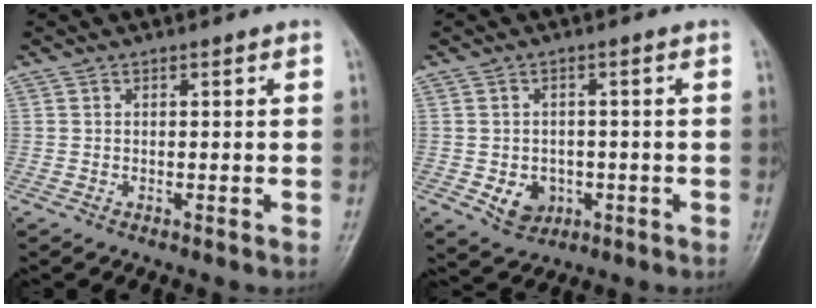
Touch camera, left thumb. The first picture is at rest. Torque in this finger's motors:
{"motor_torque": [0.38, 0.47, 0.51, -0.01, 0.00]}